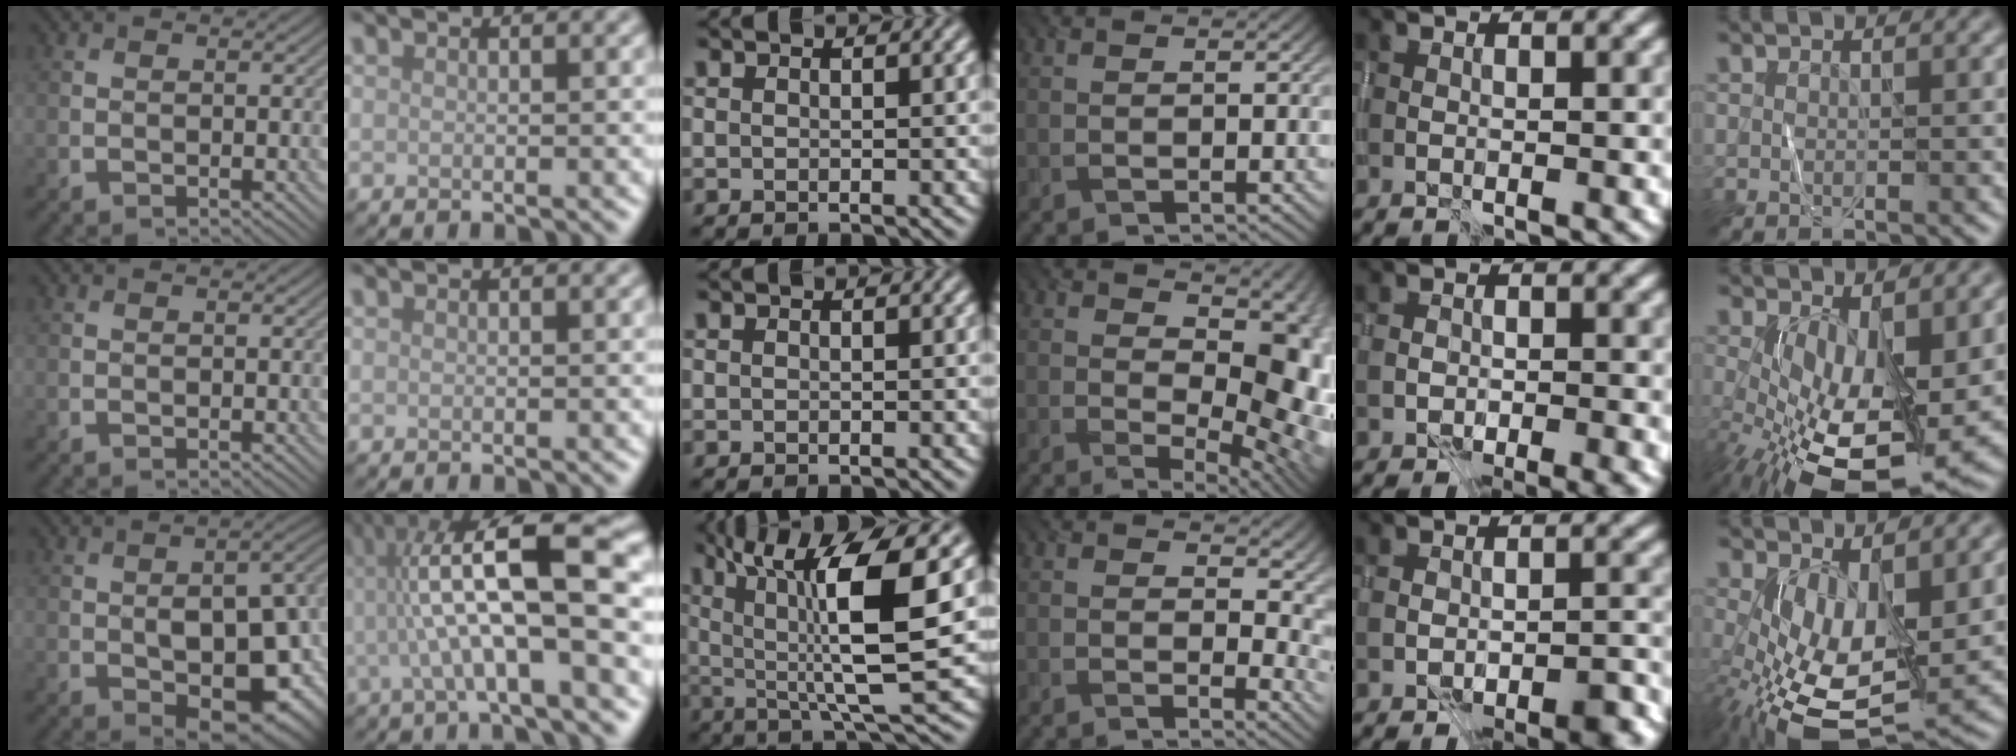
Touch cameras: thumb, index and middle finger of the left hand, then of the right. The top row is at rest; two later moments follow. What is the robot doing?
{"motion": "wrap", "object": "ribbon"}